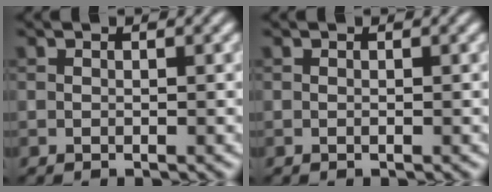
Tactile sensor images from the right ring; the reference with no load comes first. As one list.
[{"total": 0.0}]